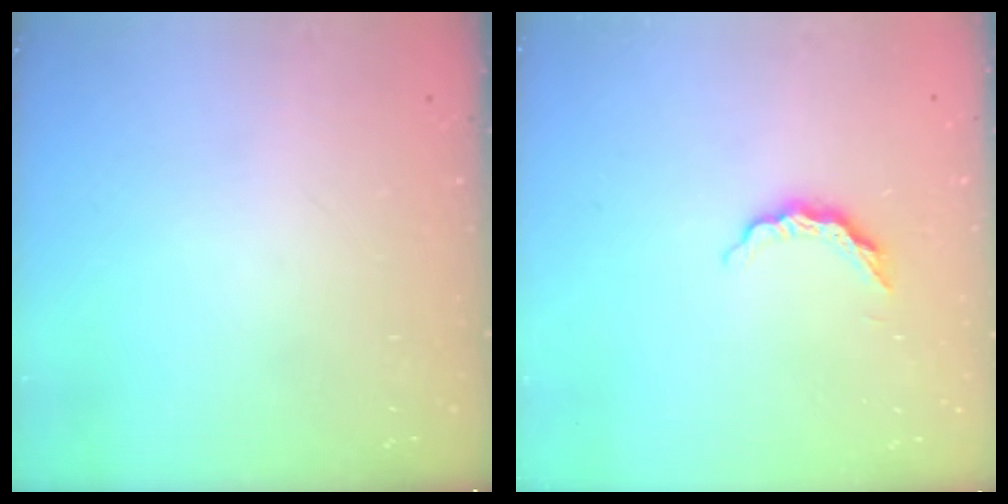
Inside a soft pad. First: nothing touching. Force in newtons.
{"total": 5.8, "press": 5.8, "slide": 0.6}